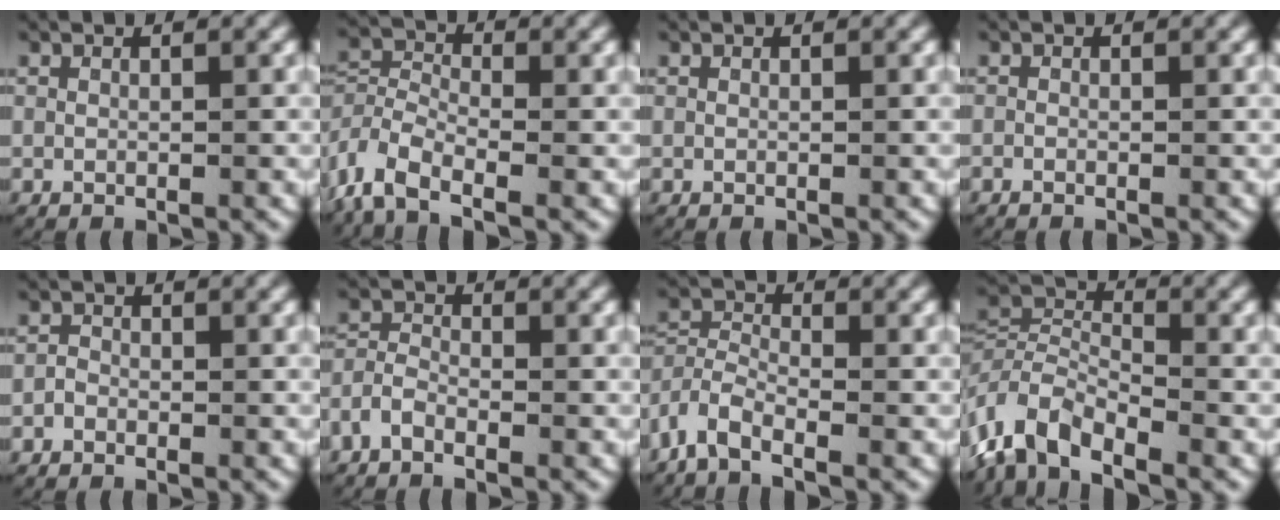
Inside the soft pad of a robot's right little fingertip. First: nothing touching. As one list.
[{"total": 6.7, "force": [-3.0, 4.9, 3.4], "torque": [-0.099, -0.029, -0.048]}, {"total": 0.0}, {"total": 0.6, "force": [-0.6, 0.2, 0.2], "torque": [-0.007, -0.005, -0.009]}, {"total": 0.8, "force": [-0.5, 0.6, 0.1], "torque": [-0.004, -0.003, -0.011]}, {"total": 2.4, "force": [-1.5, 1.6, 1.0], "torque": [-0.034, -0.006, -0.032]}, {"total": 5.2, "force": [-2.5, 4.0, 2.2], "torque": [-0.078, -0.022, -0.046]}, {"total": 6.8, "force": [-3.9, 4.6, 3.3], "torque": [-0.092, -0.029, -0.061]}]